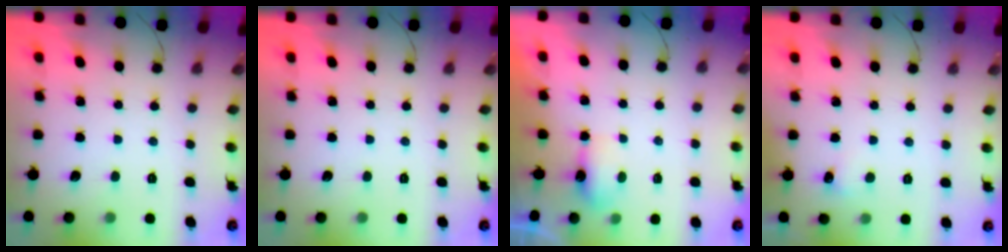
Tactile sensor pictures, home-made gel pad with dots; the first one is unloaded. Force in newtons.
{"total": 0.0}
{"total": 7.1, "press": 4.4, "slide": 5.5}
{"total": 4.0, "press": 3.9, "slide": 1.2}